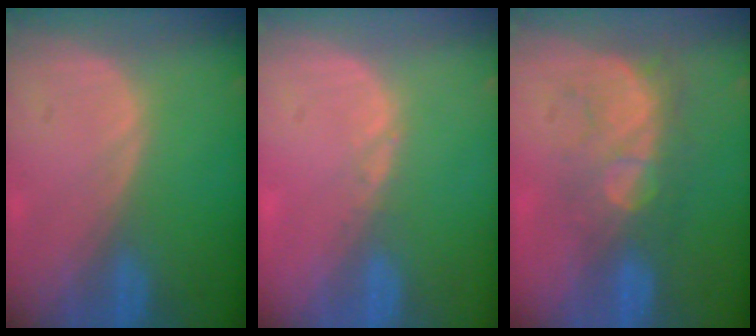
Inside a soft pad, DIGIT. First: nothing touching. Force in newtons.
{"total": 0.6, "press": 0.5, "slide": 0.3}
{"total": 8.9, "press": 7.7, "slide": 4.6}